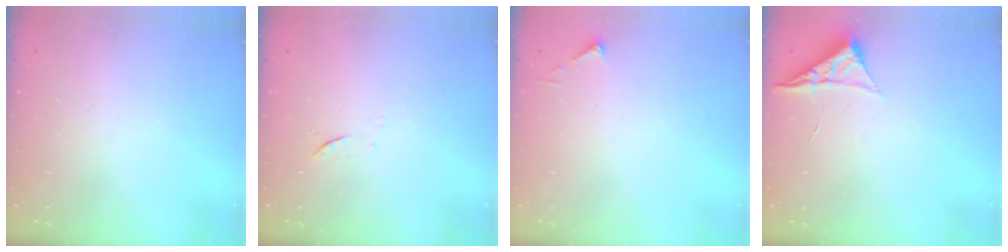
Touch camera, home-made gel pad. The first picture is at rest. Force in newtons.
{"total": 5.0, "press": 4.8, "slide": 1.4}
{"total": 2.7, "press": 2.7, "slide": 0.3}
{"total": 4.7, "press": 4.7, "slide": 0.7}